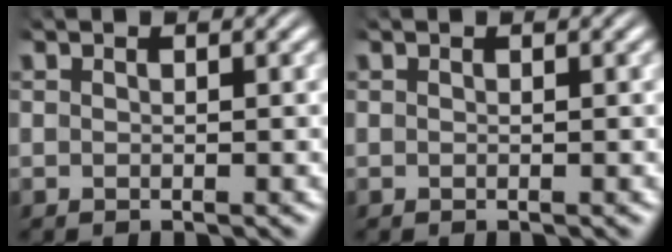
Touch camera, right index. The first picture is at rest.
{"total": 0.0}